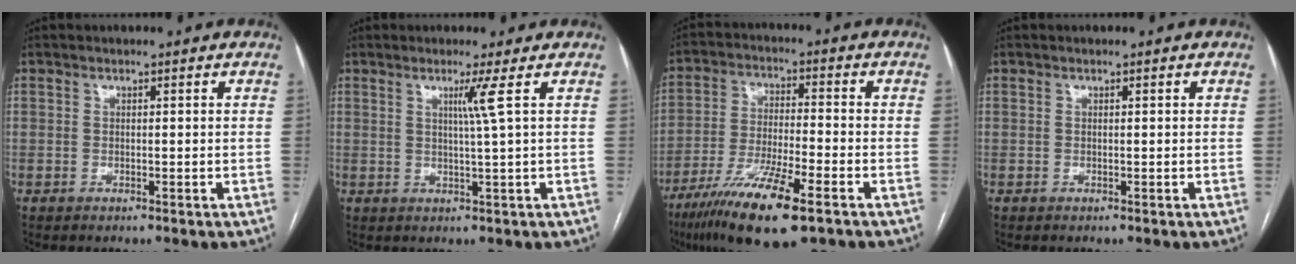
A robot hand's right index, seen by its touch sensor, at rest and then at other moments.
{"total": 3.0, "force": [1.0, -1.4, 2.4], "torque": [-0.044, -0.009, 0.023]}
{"total": 14.3, "force": [-8.6, 1.7, 11.4], "torque": [-0.222, -0.033, -0.151]}
{"total": 0.0}